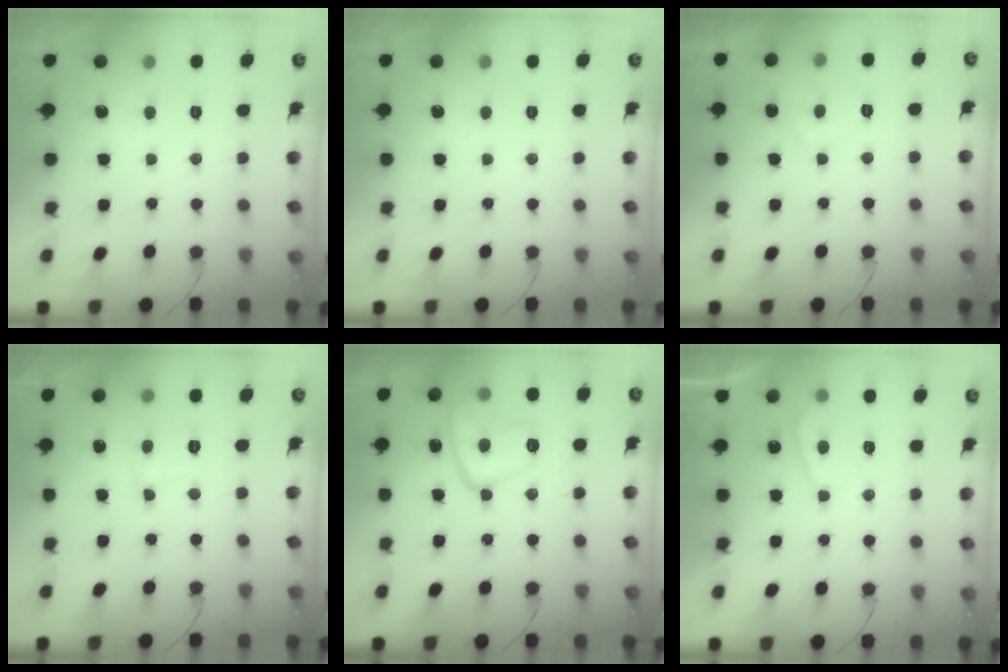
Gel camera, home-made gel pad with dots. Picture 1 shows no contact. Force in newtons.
{"total": 0.0}
{"total": 2.4, "press": 2.3, "slide": 0.6}
{"total": 5.5, "press": 5.5, "slide": 0.4}
{"total": 12.0, "press": 11.9, "slide": 1.2}
{"total": 2.7, "press": 2.6, "slide": 0.8}